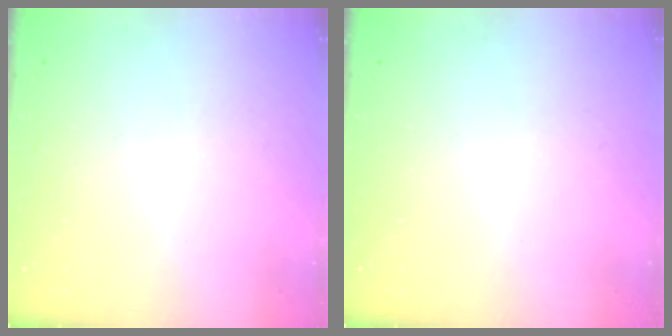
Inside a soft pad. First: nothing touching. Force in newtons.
{"total": 0.0}